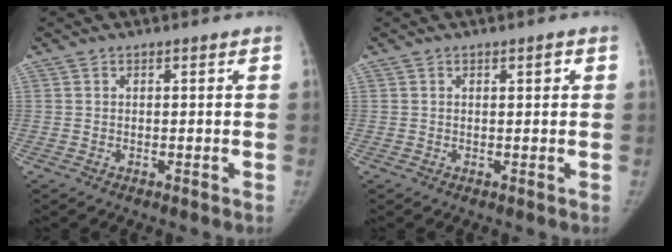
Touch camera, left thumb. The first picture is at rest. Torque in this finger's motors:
{"motor_torque": [-0.40, 0.16, -0.10, 0.02, 0.02]}